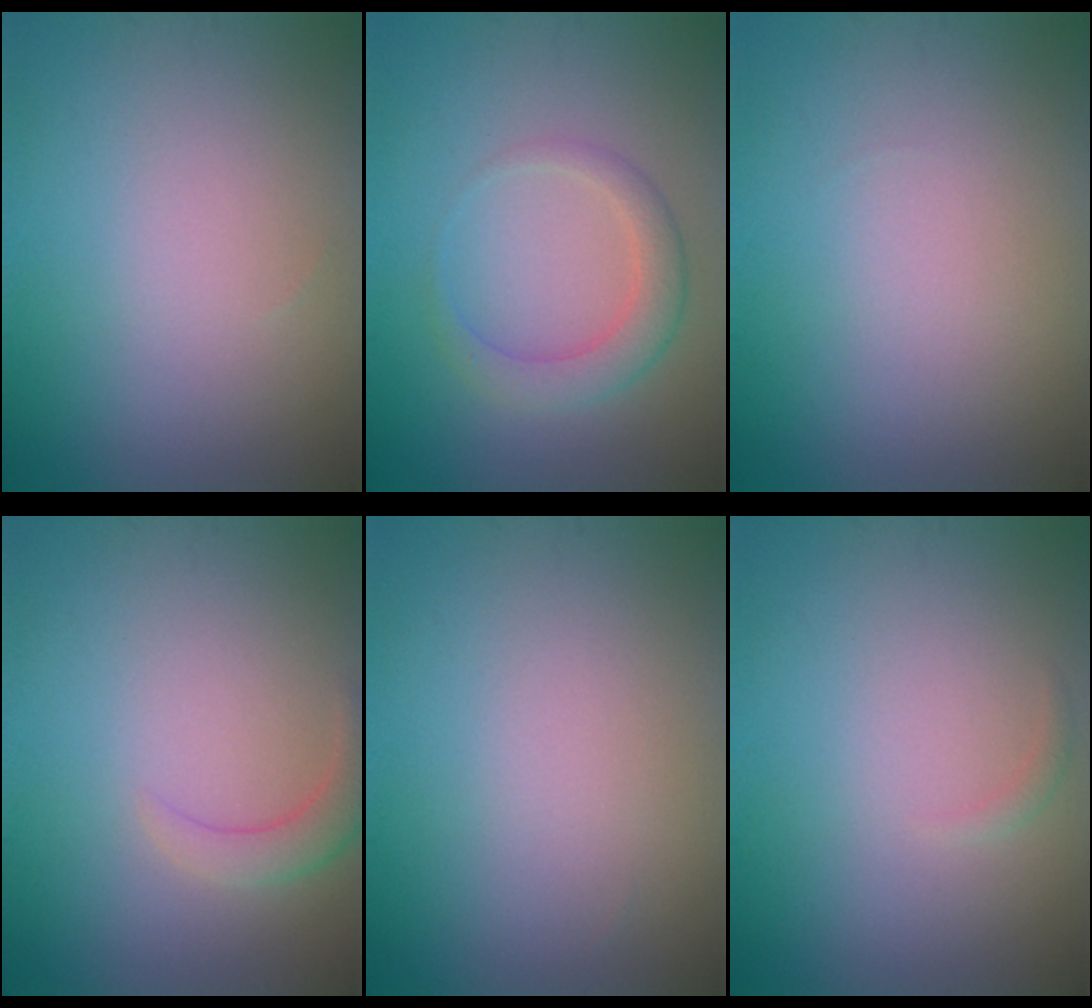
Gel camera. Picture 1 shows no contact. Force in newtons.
{"total": 3.0, "press": 3.0, "slide": 0.1}
{"total": 0.0}
{"total": 2.3, "press": 2.3, "slide": 0.3}
{"total": 0.0}
{"total": 0.6, "press": 0.6, "slide": 0.1}